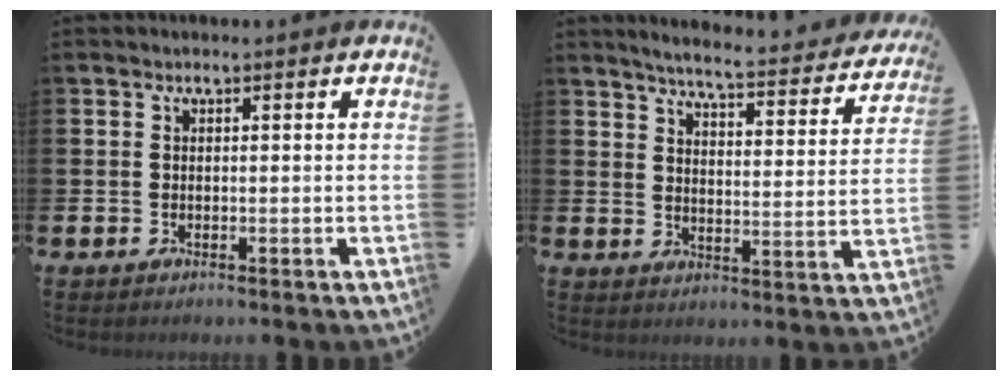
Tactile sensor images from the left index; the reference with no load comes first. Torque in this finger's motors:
{"motor_torque": [0.90, -1.25, 0.29, 0.10]}